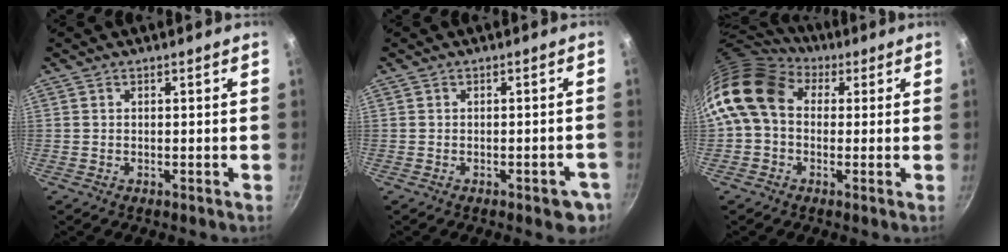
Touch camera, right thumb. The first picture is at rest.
{"total": 5.2, "force": [-2.4, 2.2, 4.0], "torque": [-0.027, 0.015, -0.022]}
{"total": 12.6, "force": [2.5, 9.7, 7.7], "torque": [-0.127, 0.014, 0.023]}